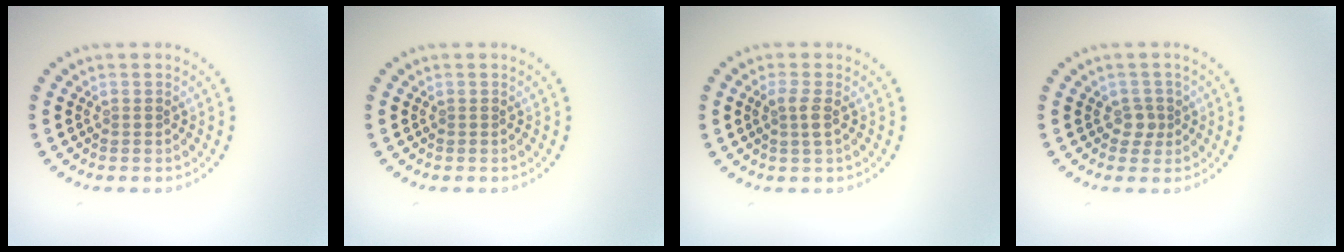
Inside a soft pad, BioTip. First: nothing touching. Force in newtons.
{"total": 0.0}
{"total": 1.6, "press": 1.4, "slide": 0.8}
{"total": 1.6, "press": 1.2, "slide": 1.0}